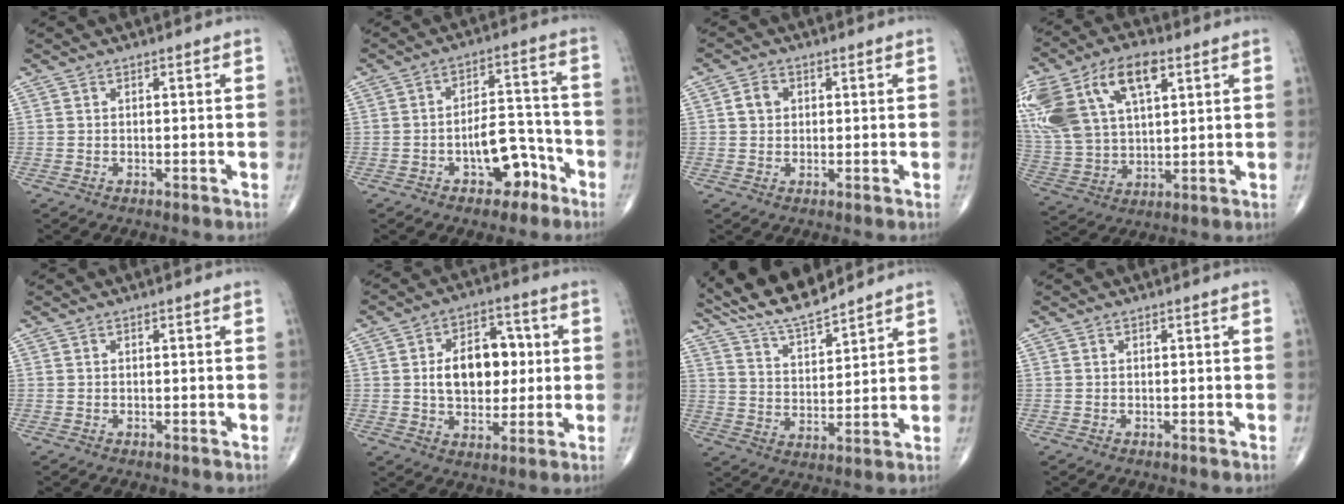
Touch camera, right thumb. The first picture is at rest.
{"total": 9.1, "force": [-4.5, 5.0, 6.1], "torque": [-0.064, 0.053, -0.064]}
{"total": 3.0, "force": [0.6, 2.5, 1.5], "torque": [-0.018, 0.004, 0.009]}
{"total": 23.9, "force": [10.1, 13.2, 17.2], "torque": [-0.381, 0.022, 0.191]}
{"total": 0.0}
{"total": 13.0, "force": [1.2, 8.5, 9.8], "torque": [-0.114, 0.012, 0.020]}
{"total": 11.8, "force": [10.6, 2.0, 4.7], "torque": [-0.073, -0.053, 0.198]}
{"total": 0.0}